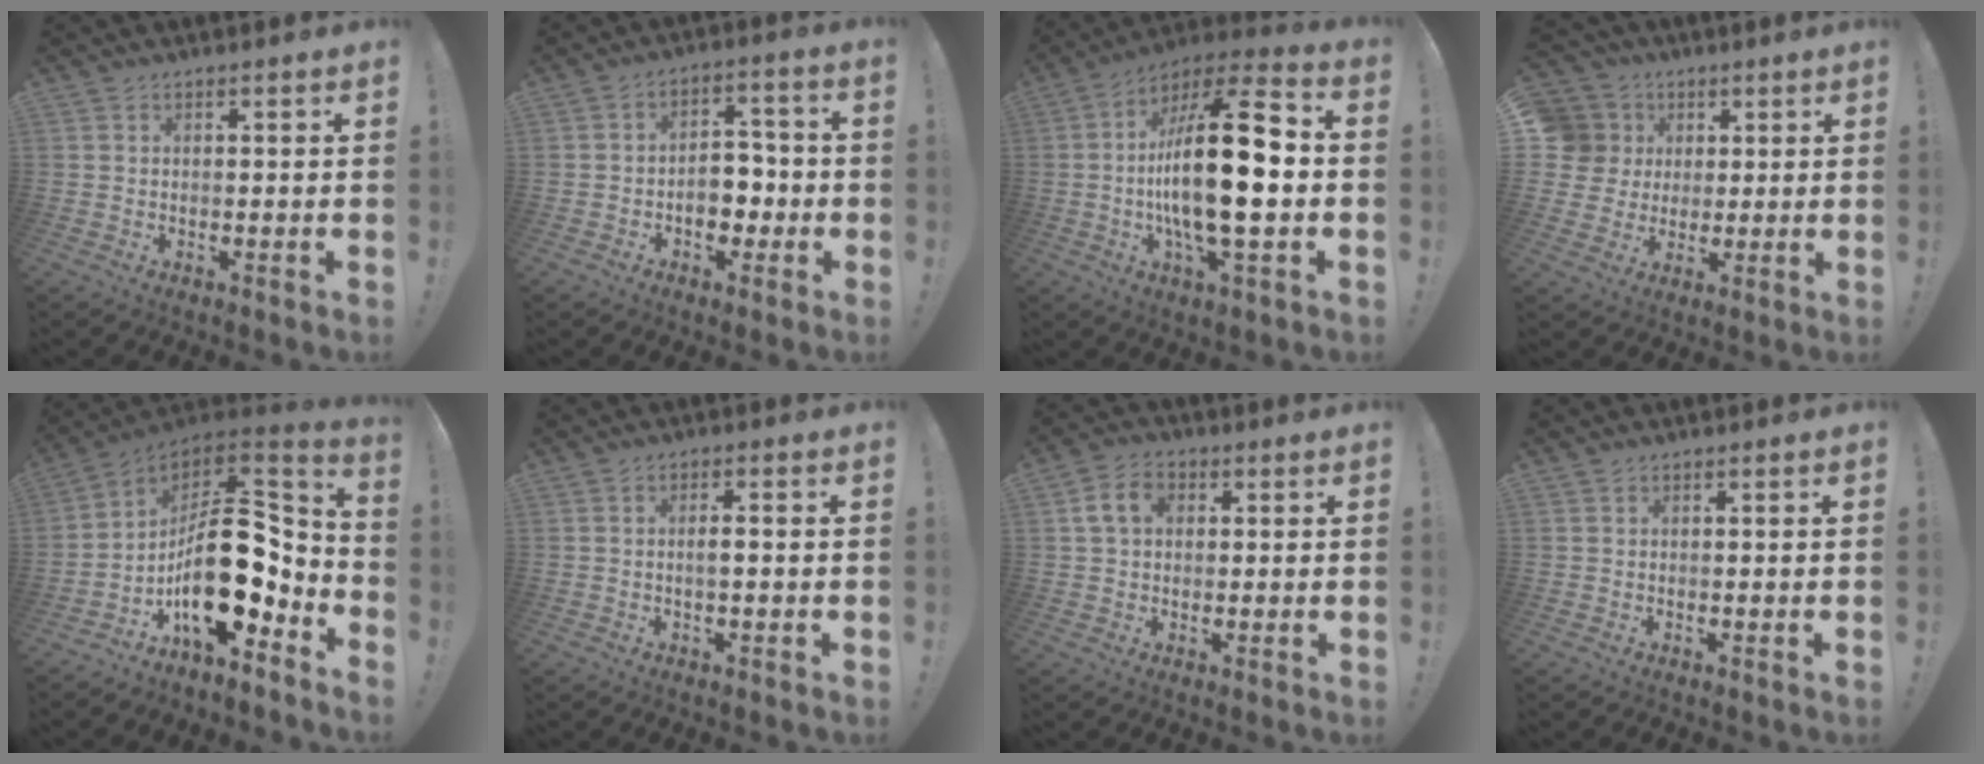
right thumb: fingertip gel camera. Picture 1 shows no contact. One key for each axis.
{"total": 9.1, "fx": -2.3, "fy": 6.6, "fz": 5.9, "tx": -0.091, "ty": 0.023, "tz": -0.038}
{"total": 25.3, "fx": -2.1, "fy": 8.2, "fz": 23.8, "tx": -0.425, "ty": 0.005, "tz": -0.041}
{"total": 9.9, "fx": 2.1, "fy": 9.4, "fz": 2.6, "tx": -0.039, "ty": -0.005, "tz": 0.047}
{"total": 23.1, "fx": -3.6, "fy": 12.5, "fz": 19.1, "tx": -0.327, "ty": 0.016, "tz": -0.047}
{"total": 2.5, "fx": -0.5, "fy": 0.6, "fz": 2.4, "tx": -0.044, "ty": 0.004, "tz": -0.011}
{"total": 7.7, "fx": 2.0, "fy": 5.6, "fz": 4.9, "tx": -0.076, "ty": 0.013, "tz": 0.039}
{"total": 0.0}